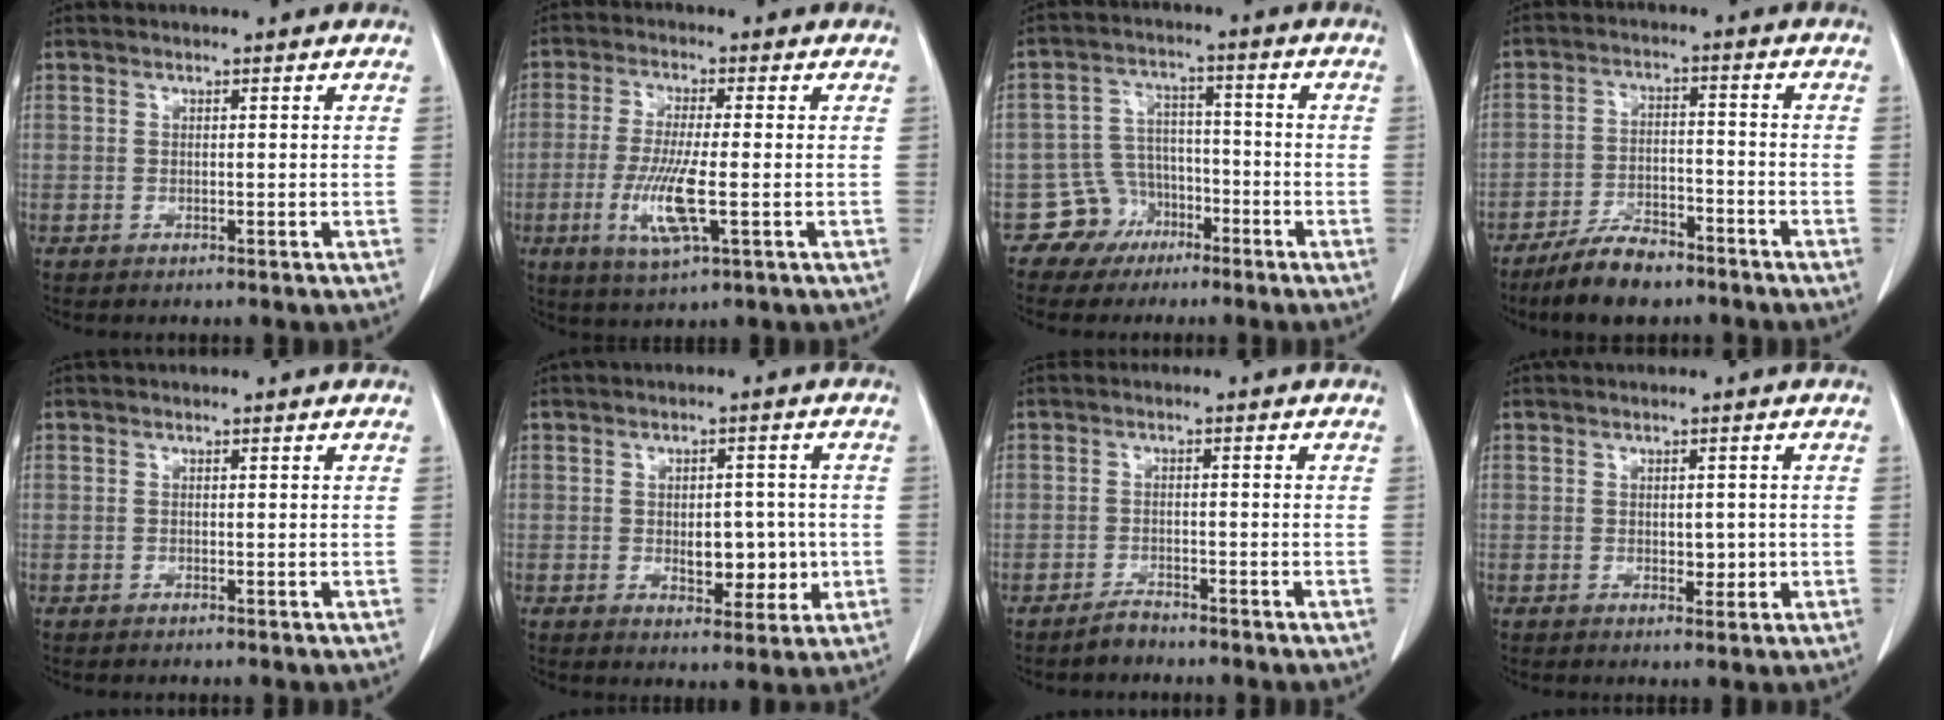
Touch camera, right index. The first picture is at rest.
{"total": 8.6, "force": [-2.2, 1.0, 8.2], "torque": [-0.169, -0.019, -0.041]}
{"total": 6.6, "force": [-3.8, 5.4, -0.2], "torque": [0.017, 0.019, -0.062]}
{"total": 8.3, "force": [-6.6, 2.8, 4.2], "torque": [-0.077, -0.008, -0.118]}
{"total": 0.0}
{"total": 6.2, "force": [-0.7, 3.4, 5.1], "torque": [-0.061, 0.002, 0.001]}
{"total": 2.1, "force": [-2.0, 0.5, 0.4], "torque": [-0.008, 0.000, -0.034]}
{"total": 2.2, "force": [-0.2, 1.4, 1.7], "torque": [-0.019, 0.000, 0.004]}